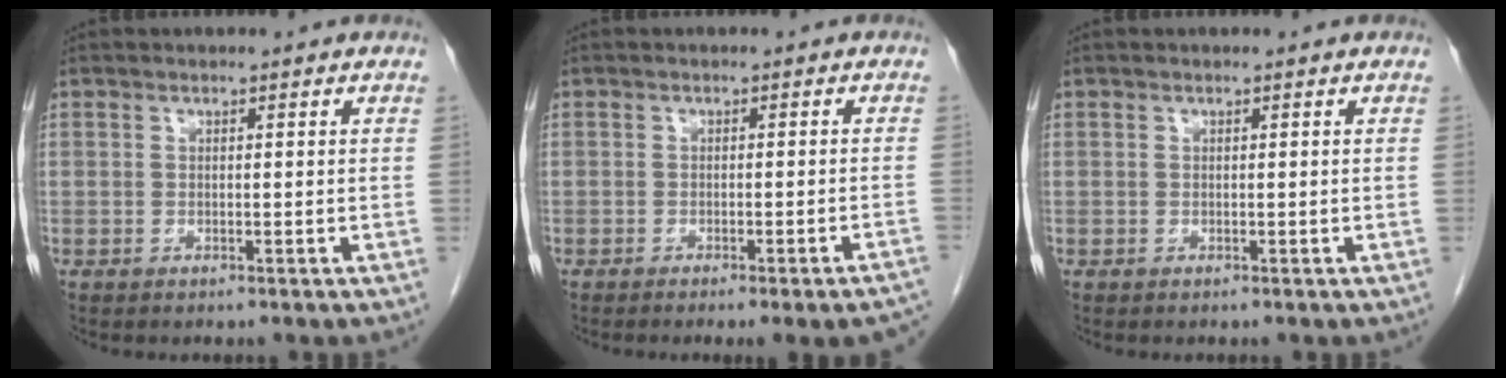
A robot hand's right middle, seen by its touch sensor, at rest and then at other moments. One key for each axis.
{"total": 8.2, "fx": -7.2, "fy": -0.2, "fz": 4.1, "tx": -0.032, "ty": -0.011, "tz": -0.084}
{"total": 0.0}